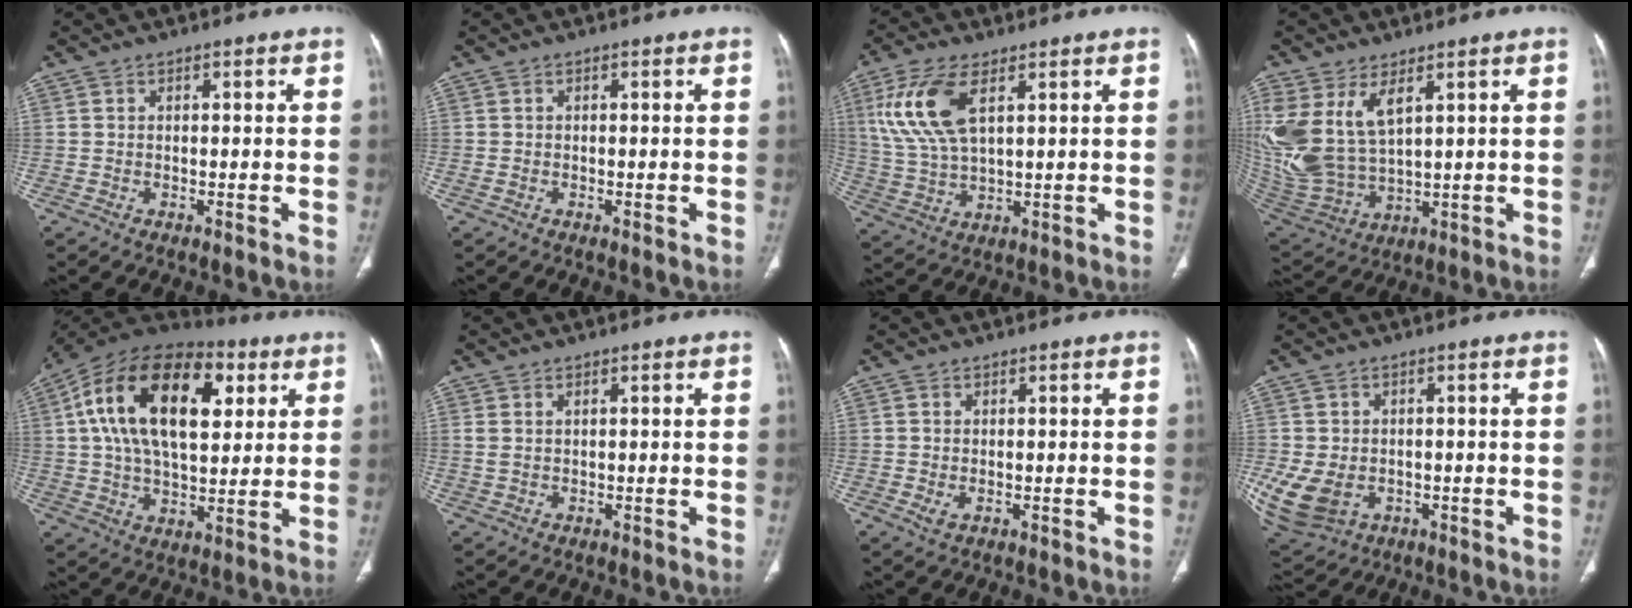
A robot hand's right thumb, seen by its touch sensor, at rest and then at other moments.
{"total": 0.7, "force": [-0.2, 0.4, 0.5], "torque": [-0.011, 0.001, 0.000]}
{"total": 12.4, "force": [4.6, 5.6, 10.1], "torque": [-0.225, -0.008, 0.098]}
{"total": 16.1, "force": [6.1, 8.5, 12.2], "torque": [-0.267, -0.026, 0.142]}
{"total": 24.9, "force": [6.9, 13.5, 19.7], "torque": [-0.340, 0.012, 0.109]}
{"total": 1.5, "force": [0.7, 0.7, 1.2], "torque": [-0.033, 0.009, 0.025]}
{"total": 1.6, "force": [-0.3, 1.0, 1.2], "torque": [-0.029, -0.004, -0.003]}
{"total": 11.7, "force": [-2.6, 8.9, 7.2], "torque": [-0.168, -0.004, -0.025]}